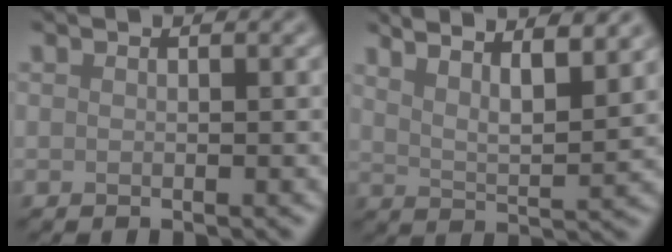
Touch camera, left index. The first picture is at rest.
{"total": 8.9, "force": [6.7, 2.4, 5.3], "torque": [-0.050, 0.022, 0.063]}